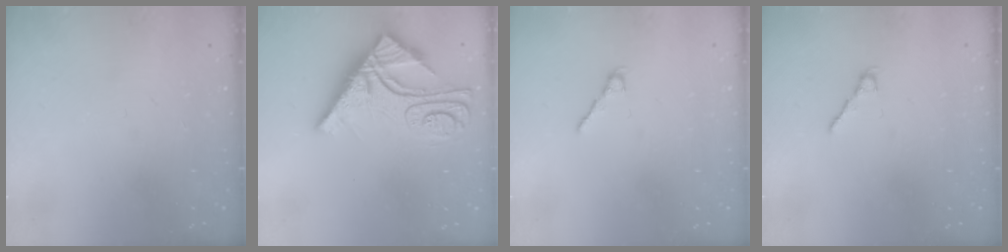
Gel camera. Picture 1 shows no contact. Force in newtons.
{"total": 13.8, "press": 13.7, "slide": 1.7}
{"total": 1.7, "press": 1.5, "slide": 0.6}
{"total": 1.7, "press": 1.5, "slide": 0.6}